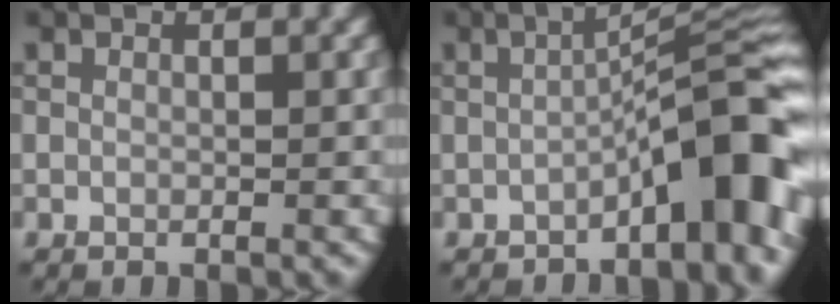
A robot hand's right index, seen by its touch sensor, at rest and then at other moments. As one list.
[{"total": 7.8, "force": [-3.0, 1.6, 7.0], "torque": [-0.090, 0.027, -0.052]}]